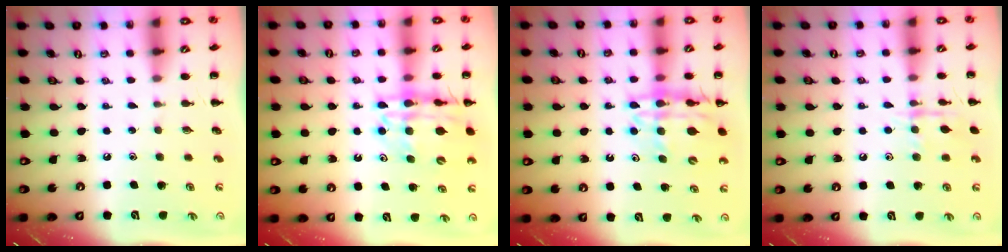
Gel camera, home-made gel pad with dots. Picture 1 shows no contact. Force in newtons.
{"total": 16.8, "press": 16.3, "slide": 3.9}
{"total": 15.8, "press": 15.4, "slide": 3.8}
{"total": 9.7, "press": 9.7, "slide": 0.5}